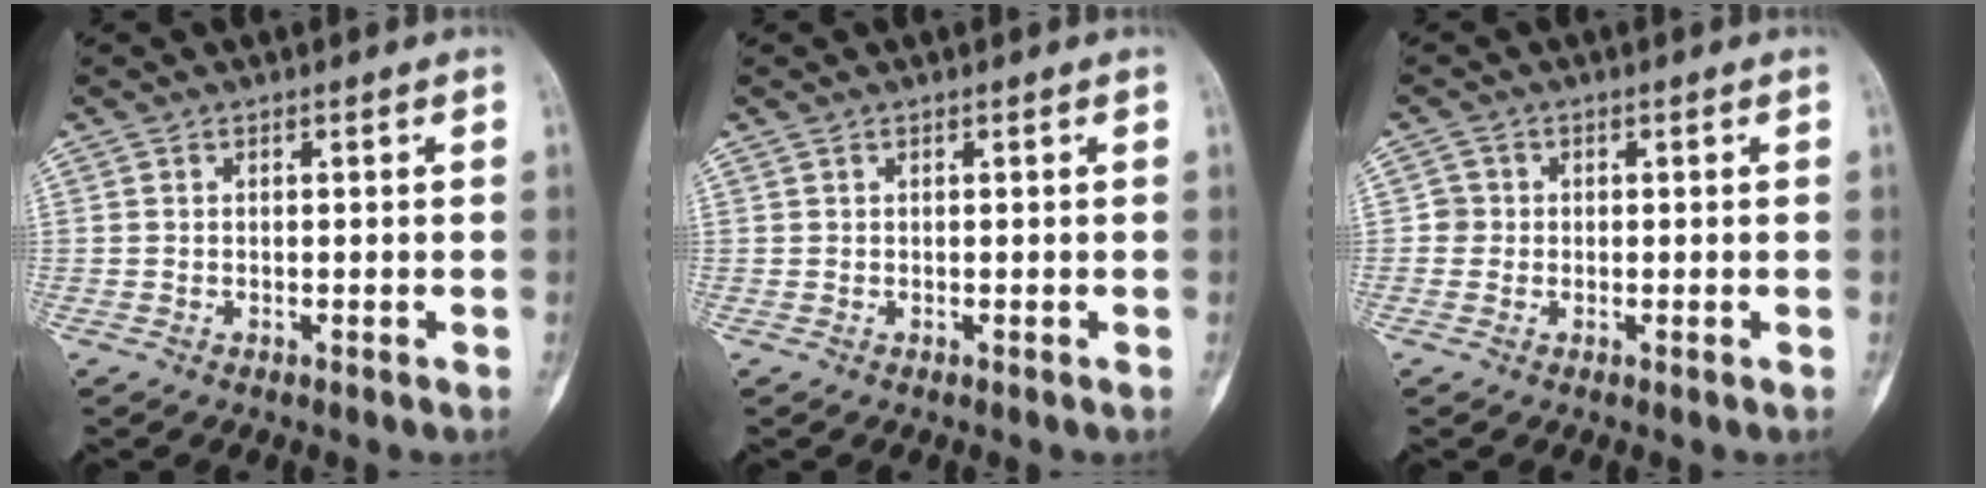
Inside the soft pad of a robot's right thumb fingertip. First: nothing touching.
{"total": 0.0}
{"total": 1.9, "force": [-0.2, 1.9, 0.2], "torque": [0.011, 0.008, -0.008]}